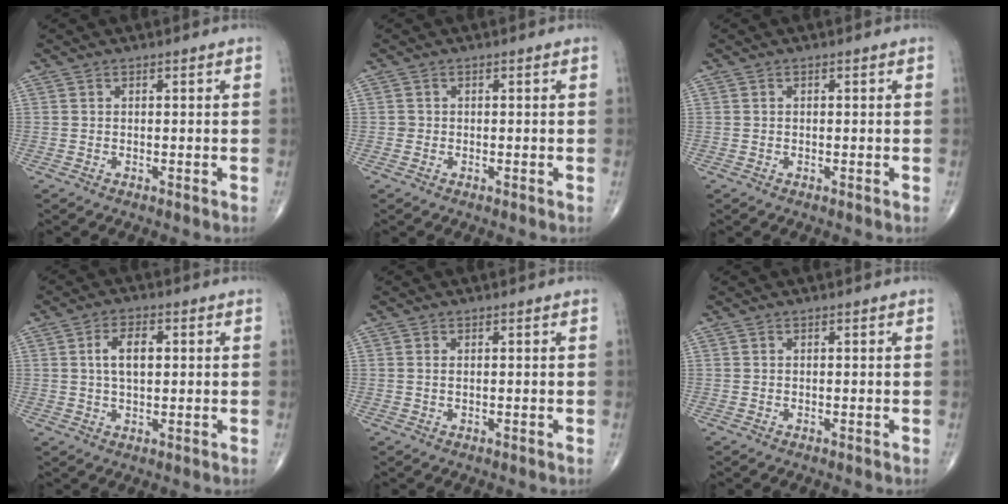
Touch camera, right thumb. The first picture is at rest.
{"total": 0.7, "force": [-0.1, 0.6, 0.0], "torque": [0.001, 0.003, -0.003]}
{"total": 0.0}
{"total": 5.7, "force": [1.1, 2.9, 4.8], "torque": [-0.083, 0.003, 0.016]}
{"total": 0.5, "force": [0.2, 0.2, 0.5], "torque": [-0.014, 0.000, 0.005]}
{"total": 0.0}